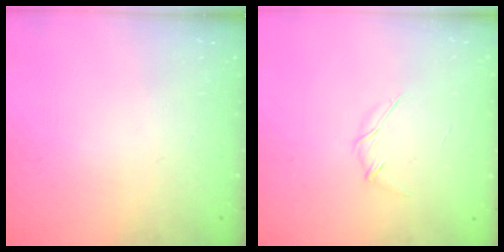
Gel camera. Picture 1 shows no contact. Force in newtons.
{"total": 4.1, "press": 3.9, "slide": 1.1}